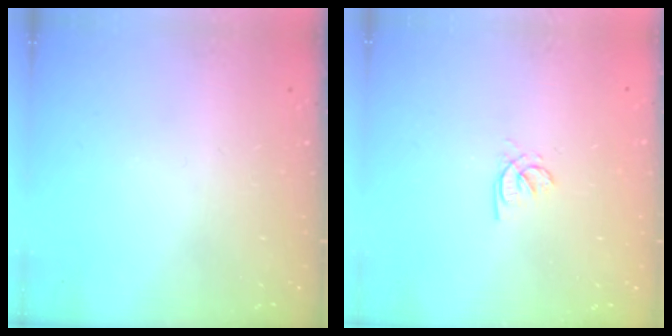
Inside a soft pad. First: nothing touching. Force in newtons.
{"total": 1.9, "press": 1.8, "slide": 0.4}